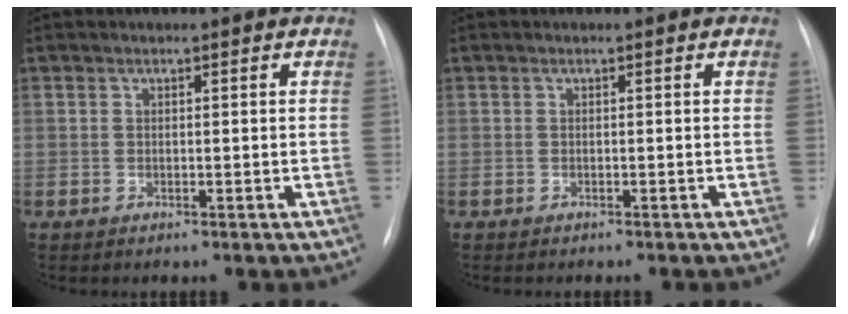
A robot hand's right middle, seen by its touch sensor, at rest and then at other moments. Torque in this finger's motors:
{"motor_torque": [0.01, -0.16, 0.00, 0.01]}